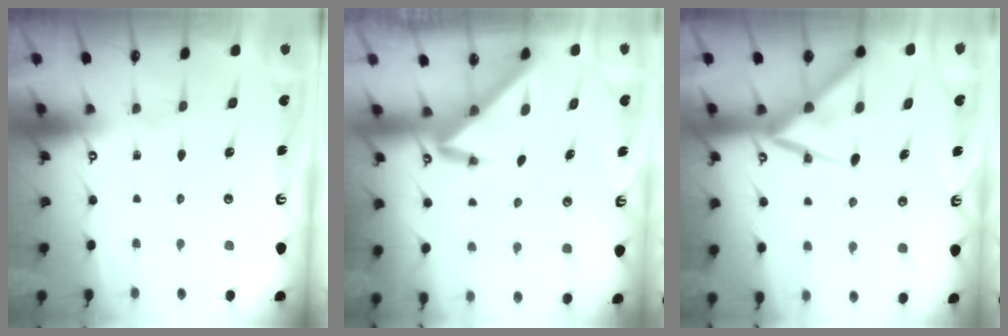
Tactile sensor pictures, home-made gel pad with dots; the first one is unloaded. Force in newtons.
{"total": 3.2, "press": 3.2, "slide": 0.1}
{"total": 12.5, "press": 12.5, "slide": 1.4}